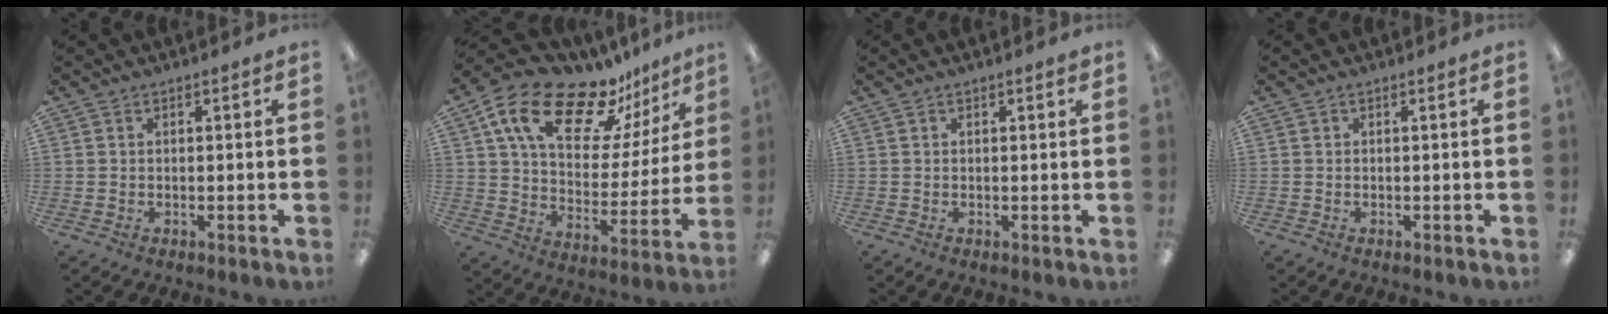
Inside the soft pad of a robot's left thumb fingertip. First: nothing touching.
{"total": 19.6, "force": [13.6, 9.3, 10.5], "torque": [-0.190, -0.078, 0.239]}
{"total": 0.7, "force": [0.5, 0.3, 0.4], "torque": [-0.009, 0.003, 0.008]}
{"total": 0.0}